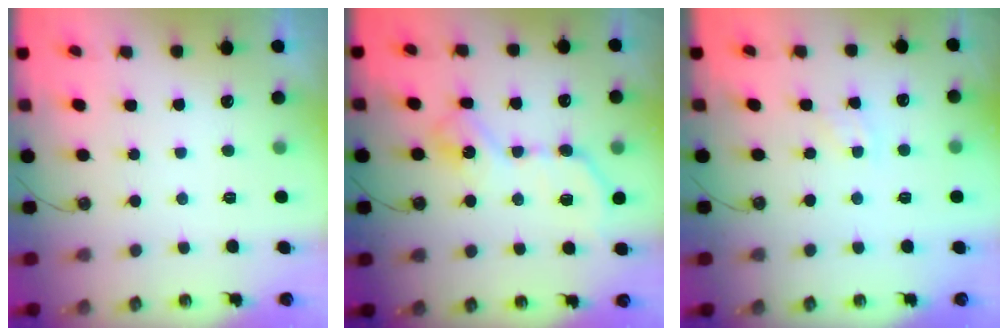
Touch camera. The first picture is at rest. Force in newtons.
{"total": 11.8, "press": 11.8, "slide": 0.2}
{"total": 2.9, "press": 2.9, "slide": 0.4}